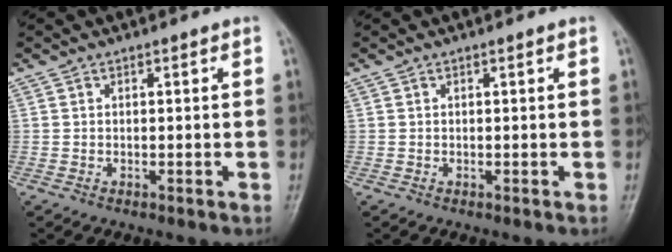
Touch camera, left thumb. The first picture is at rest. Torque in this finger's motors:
{"motor_torque": [0.00, 0.00, -0.06, 0.05, 0.00]}